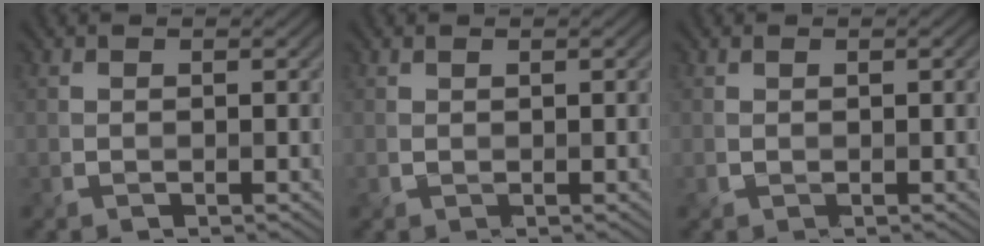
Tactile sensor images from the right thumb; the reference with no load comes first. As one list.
[{"total": 0.5, "force": [0.3, -0.1, 0.4], "torque": [-0.009, 0.002, 0.007]}, {"total": 0.8, "force": [0.2, 0.2, 0.8], "torque": [-0.016, 0.004, 0.004]}]